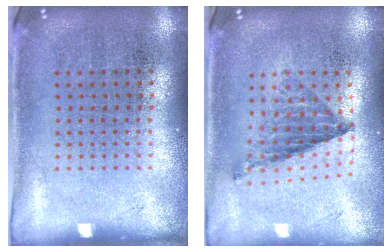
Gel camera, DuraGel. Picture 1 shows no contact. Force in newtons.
{"total": 0.8, "press": 0.8, "slide": 0.1}